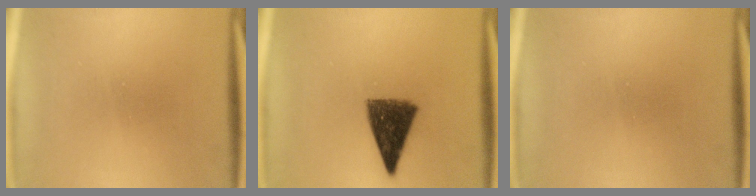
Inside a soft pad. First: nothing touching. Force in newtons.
{"total": 8.4}
{"total": 0.0}